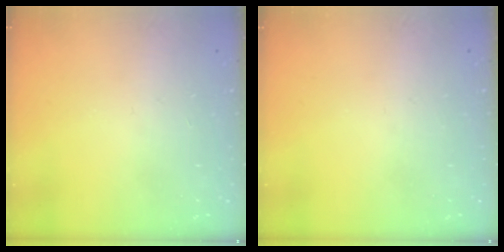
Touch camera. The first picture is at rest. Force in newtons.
{"total": 0.0}